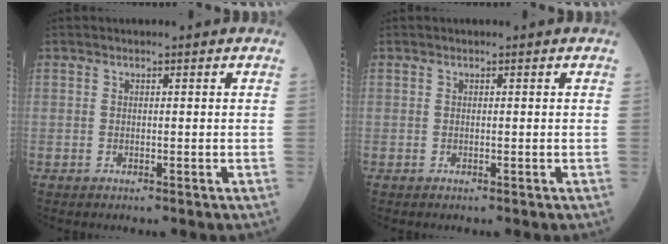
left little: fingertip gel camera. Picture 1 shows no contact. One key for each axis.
{"total": 0.0}